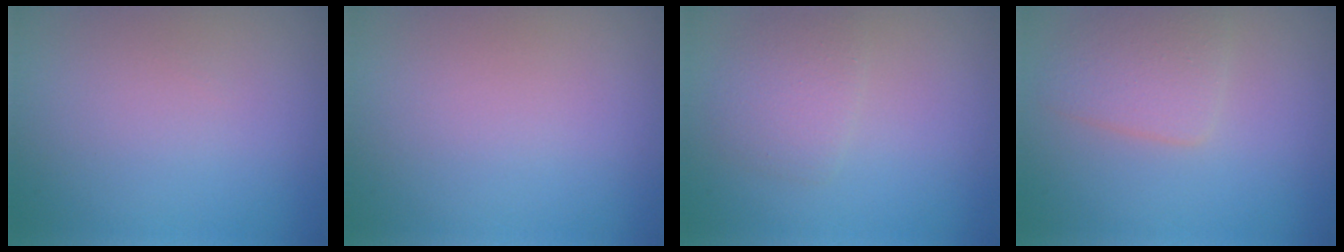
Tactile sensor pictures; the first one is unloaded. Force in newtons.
{"total": 0.0}
{"total": 2.2, "press": 2.2, "slide": 0.1}
{"total": 2.9, "press": 2.9, "slide": 0.2}